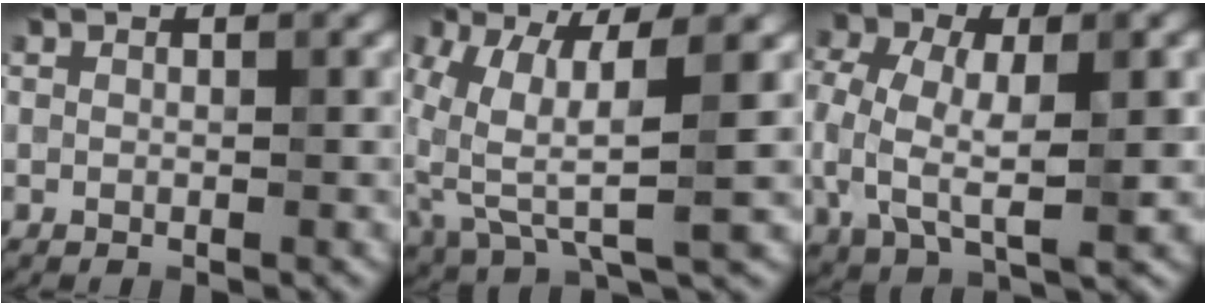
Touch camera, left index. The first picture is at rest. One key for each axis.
{"total": 7.3, "fx": 1.1, "fy": 2.9, "fz": 6.7, "tx": -0.150, "ty": -0.009, "tz": 0.024}
{"total": 8.5, "fx": -0.4, "fy": 5.0, "fz": 6.8, "tx": -0.149, "ty": 0.001, "tz": -0.007}